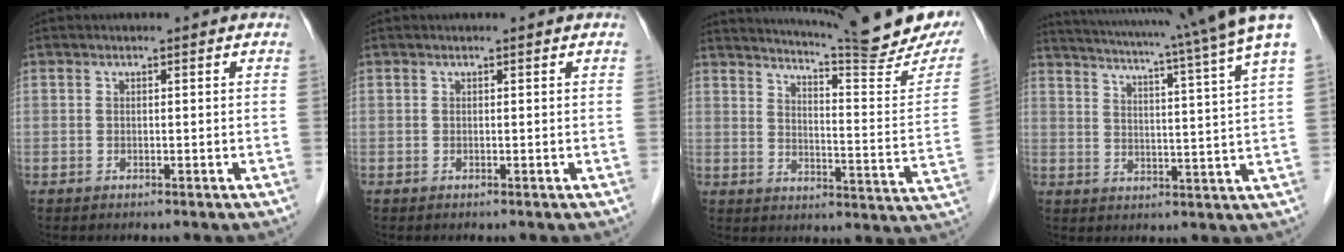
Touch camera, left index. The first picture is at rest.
{"total": 0.0}
{"total": 20.1, "force": [18.3, 0.0, 8.2], "torque": [-0.127, -0.080, 0.226]}
{"total": 17.1, "force": [14.7, -2.0, 8.6], "torque": [-0.146, -0.034, 0.180]}